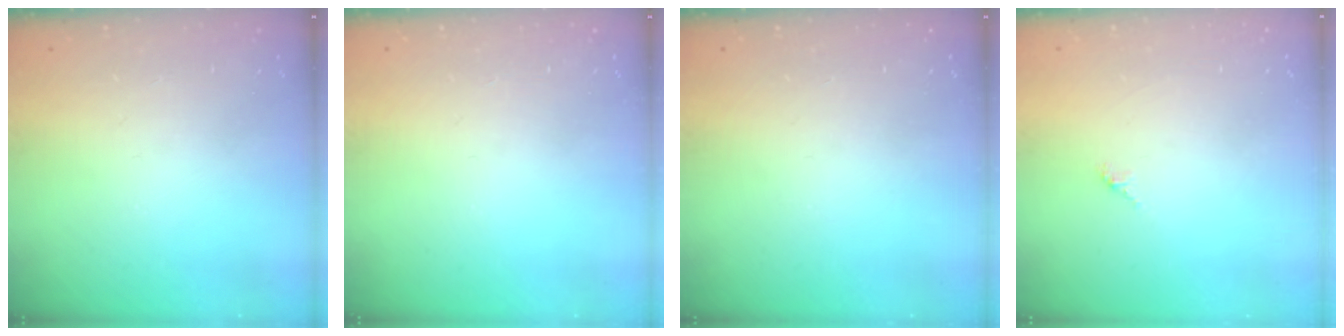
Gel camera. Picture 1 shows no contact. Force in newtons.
{"total": 0.0}
{"total": 0.0}
{"total": 1.5, "press": 1.4, "slide": 0.4}